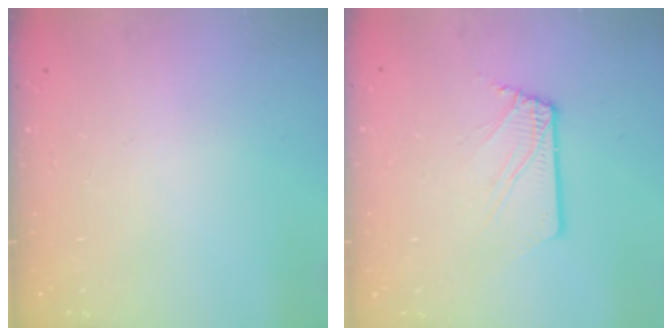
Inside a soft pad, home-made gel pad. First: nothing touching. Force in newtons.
{"total": 2.5, "press": 2.5, "slide": 0.3}